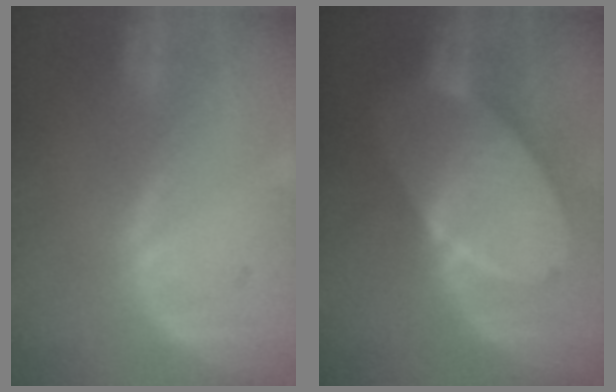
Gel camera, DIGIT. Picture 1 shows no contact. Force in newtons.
{"total": 10.1, "press": 10.1, "slide": 0.6}